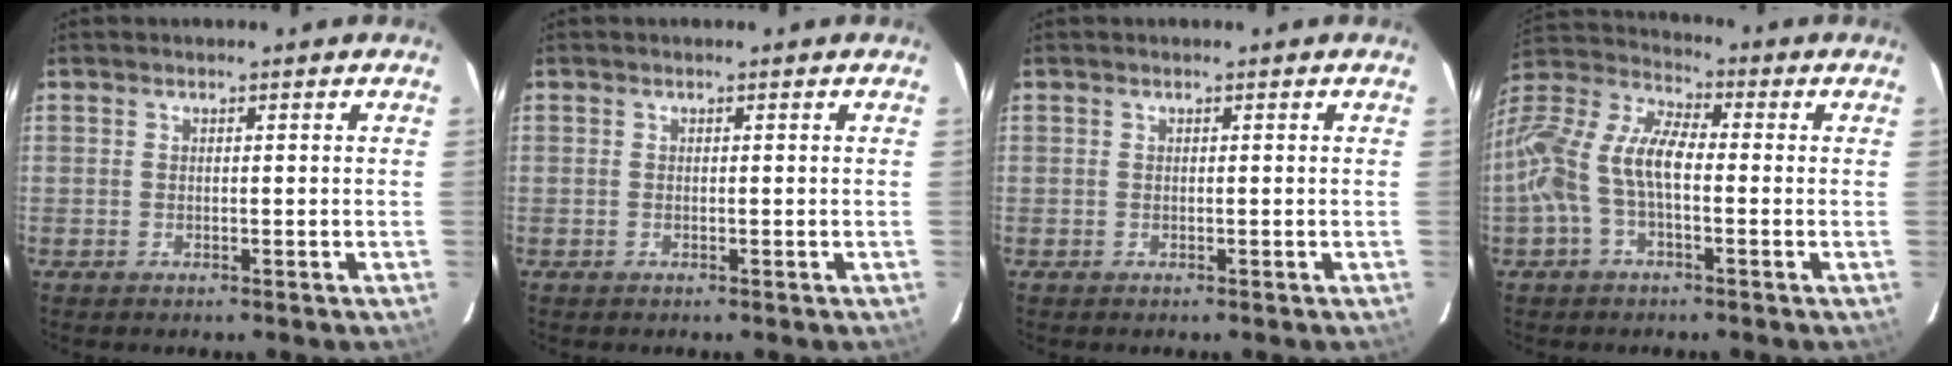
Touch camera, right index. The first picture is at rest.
{"total": 0.0}
{"total": 0.0}
{"total": 13.4, "force": [-2.4, 6.1, 11.7], "torque": [-0.241, 0.015, -0.055]}